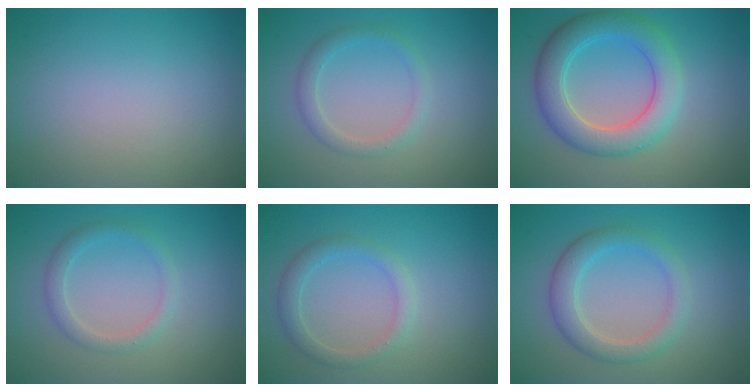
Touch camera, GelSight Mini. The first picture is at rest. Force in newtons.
{"total": 1.9, "press": 1.9, "slide": 0.1}
{"total": 5.6, "press": 5.6, "slide": 0.2}
{"total": 1.9, "press": 1.9, "slide": 0.1}
{"total": 2.2, "press": 2.2, "slide": 0.1}
{"total": 3.3, "press": 3.3, "slide": 0.1}